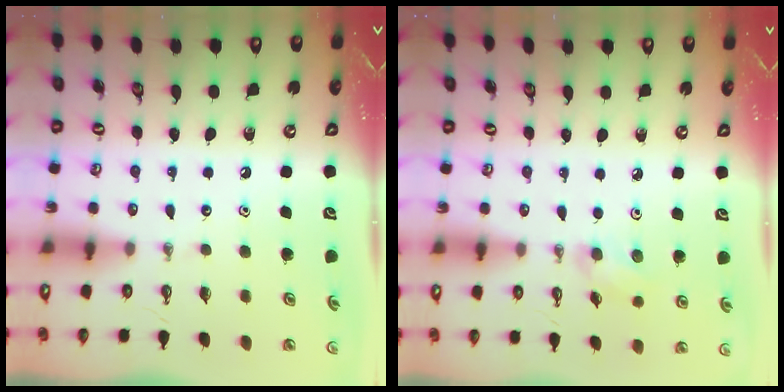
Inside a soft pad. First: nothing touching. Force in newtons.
{"total": 5.6, "press": 4.6, "slide": 3.3}